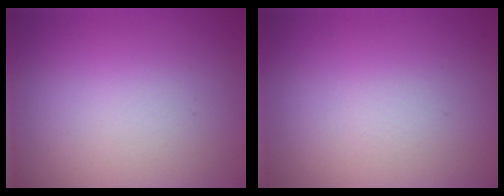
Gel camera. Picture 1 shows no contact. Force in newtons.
{"total": 0.0}